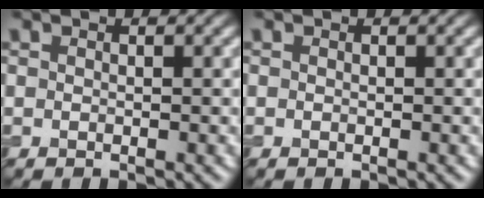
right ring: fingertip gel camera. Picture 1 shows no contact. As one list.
[{"total": 0.0}]